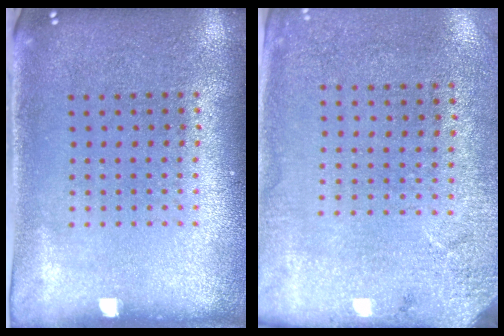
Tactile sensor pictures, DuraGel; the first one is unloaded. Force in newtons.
{"total": 2.7, "press": 2.2, "slide": 1.6}